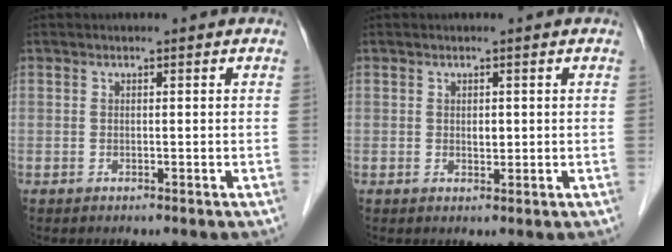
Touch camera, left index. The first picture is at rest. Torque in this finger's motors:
{"motor_torque": [0.07, 0.05, 0.01, 0.00]}